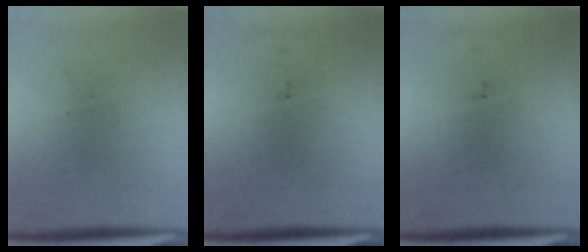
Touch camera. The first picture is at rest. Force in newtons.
{"total": 0.0}
{"total": 0.0}